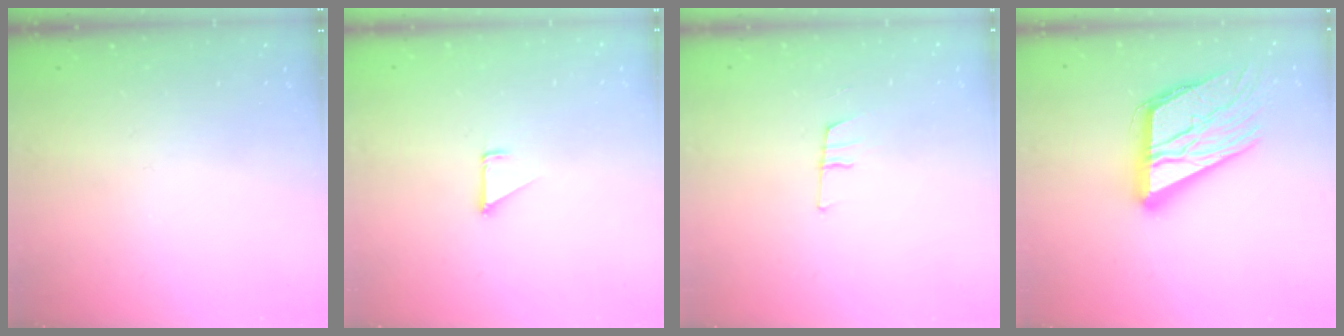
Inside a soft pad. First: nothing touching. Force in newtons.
{"total": 1.5, "press": 1.5, "slide": 0.1}
{"total": 7.6, "press": 7.0, "slide": 3.0}
{"total": 19.6, "press": 19.5, "slide": 1.9}